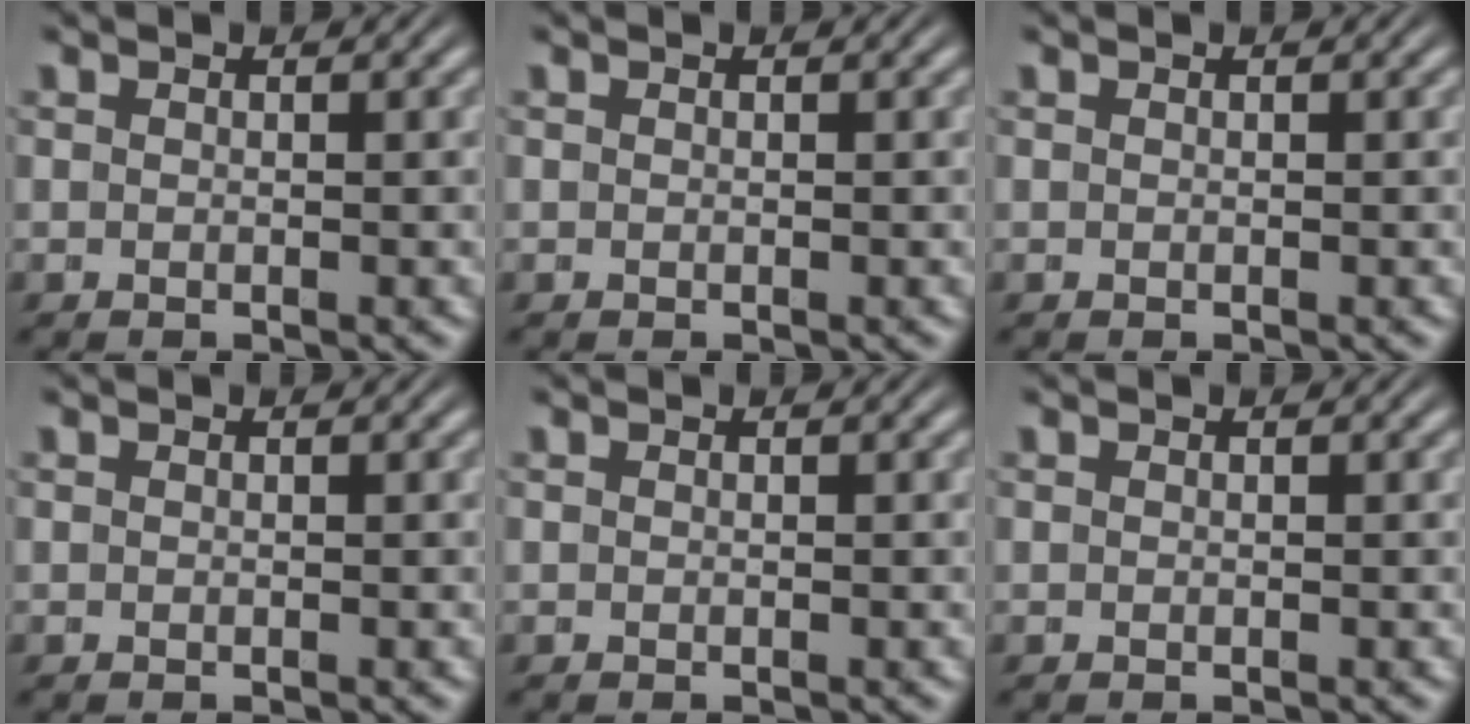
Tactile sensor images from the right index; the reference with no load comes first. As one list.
[{"total": 0.0}, {"total": 0.0}, {"total": 0.0}, {"total": 0.0}, {"total": 0.0}]